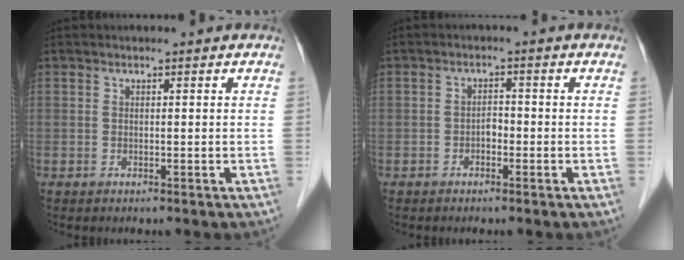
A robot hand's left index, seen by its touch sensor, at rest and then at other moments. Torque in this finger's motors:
{"motor_torque": [-0.08, 0.18, -0.05, 0.00]}